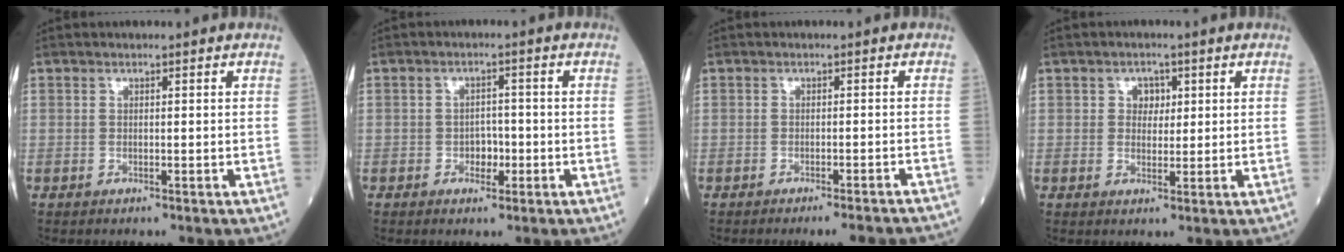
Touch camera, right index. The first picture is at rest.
{"total": 2.7, "force": [-0.9, 1.8, 1.8], "torque": [-0.020, 0.007, -0.014]}
{"total": 8.0, "force": [-7.6, -0.2, 2.6], "torque": [-0.014, -0.005, -0.089]}
{"total": 2.6, "force": [0.8, 2.0, 1.4], "torque": [-0.016, 0.003, 0.011]}